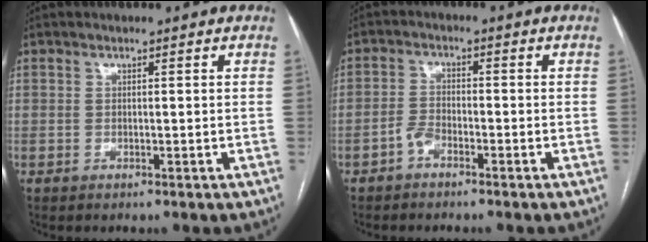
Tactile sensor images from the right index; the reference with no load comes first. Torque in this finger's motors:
{"motor_torque": [0.31, -0.21, 0.10, 0.03]}